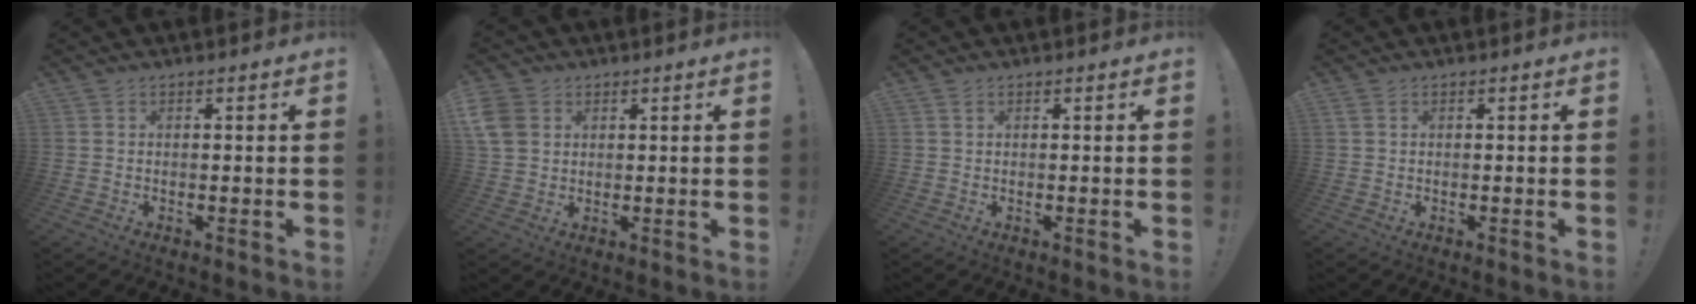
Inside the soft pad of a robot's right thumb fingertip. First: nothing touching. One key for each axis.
{"total": 8.2, "fx": 2.8, "fy": 6.7, "fz": 3.7, "tx": -0.076, "ty": -0.012, "tz": 0.056}
{"total": 0.6, "fx": 0.4, "fy": 0.2, "fz": 0.4, "tx": -0.007, "ty": 0.002, "tz": 0.007}
{"total": 0.7, "fx": 0.2, "fy": 0.4, "fz": 0.5, "tx": -0.009, "ty": 0.002, "tz": 0.004}